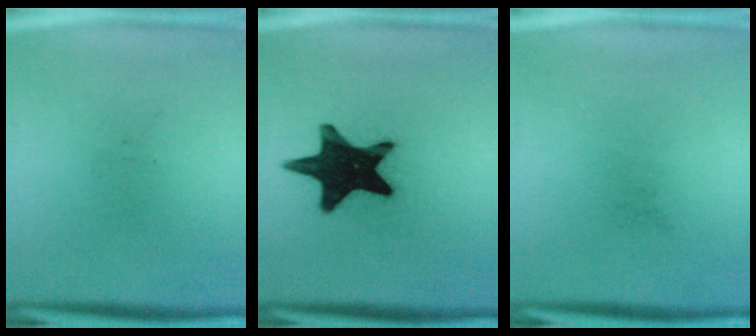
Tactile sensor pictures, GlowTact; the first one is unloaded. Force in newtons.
{"total": 19.5}
{"total": 0.0}